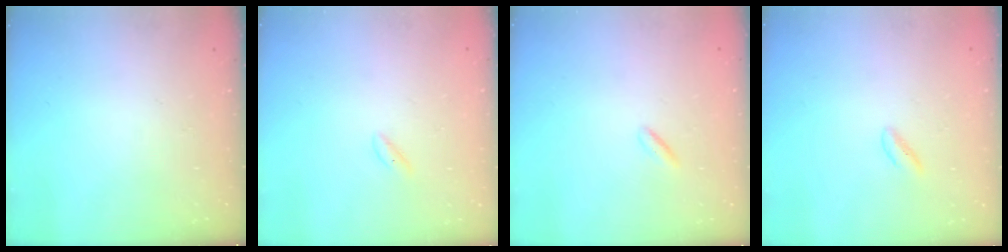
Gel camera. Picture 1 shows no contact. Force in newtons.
{"total": 0.6, "press": 0.2, "slide": 0.6}
{"total": 1.3, "press": 1.1, "slide": 0.6}
{"total": 0.7, "press": 0.6, "slide": 0.5}